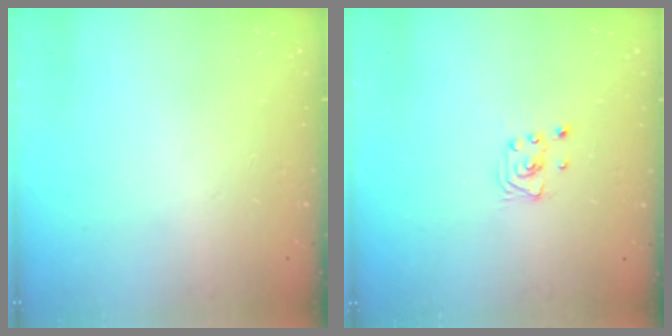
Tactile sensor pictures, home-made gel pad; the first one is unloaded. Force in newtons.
{"total": 2.2, "press": 2.2, "slide": 0.1}